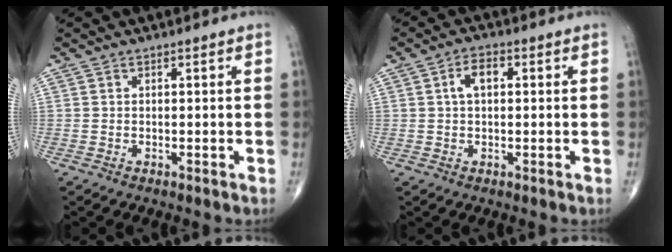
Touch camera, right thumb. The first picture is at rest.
{"total": 4.4, "force": [0.9, 2.4, 3.5], "torque": [-0.063, 0.012, 0.013]}